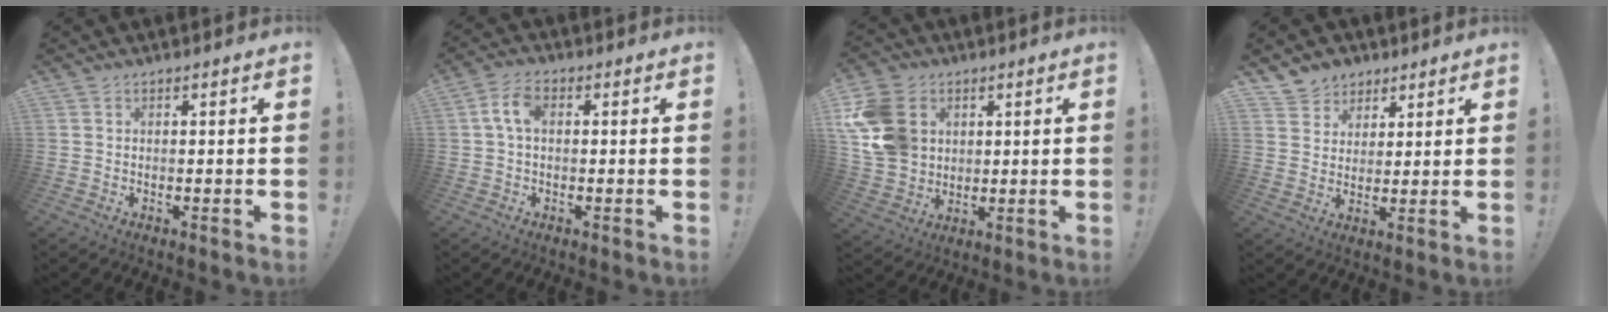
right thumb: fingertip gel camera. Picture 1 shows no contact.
{"total": 6.1, "force": [0.9, 3.5, 4.9], "torque": [-0.091, 0.010, 0.017]}
{"total": 16.0, "force": [4.4, 12.8, 8.4], "torque": [-0.162, -0.012, 0.092]}
{"total": 6.7, "force": [4.2, 5.3, 0.4], "torque": [-0.010, -0.033, 0.085]}